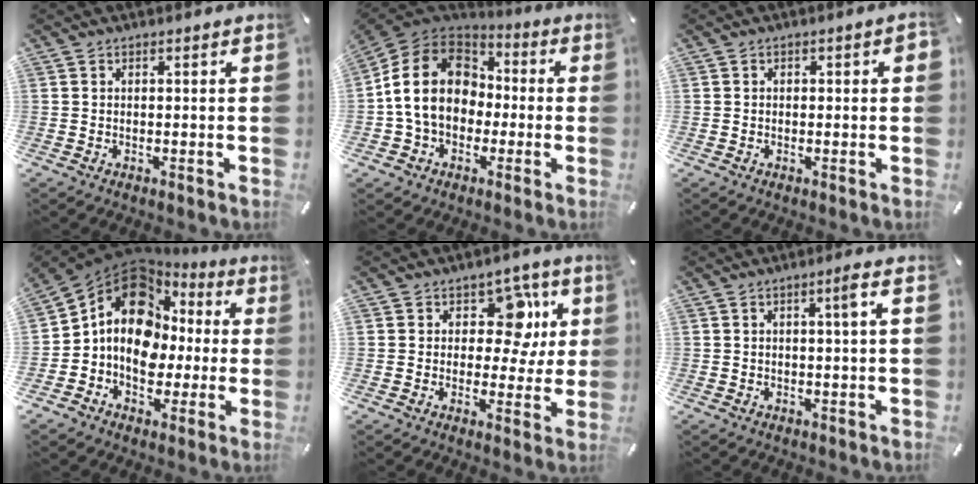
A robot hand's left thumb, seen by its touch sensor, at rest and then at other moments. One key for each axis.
{"total": 16.2, "fx": -1.1, "fy": 13.6, "fz": 8.8, "tx": -0.187, "ty": 0.025, "tz": -0.019}
{"total": 1.1, "fx": -0.2, "fy": 0.6, "fz": 0.9, "tx": -0.016, "ty": 0.002, "tz": -0.005}
{"total": 14.4, "fx": 0.6, "fy": 12.2, "fz": 7.6, "tx": -0.147, "ty": -0.010, "tz": 0.015}
{"total": 12.7, "fx": 4.2, "fy": 8.5, "fz": 8.5, "tx": -0.107, "ty": -0.019, "tz": 0.073}
{"total": 3.1, "fx": 0.6, "fy": -0.1, "fz": 3.0, "tx": -0.051, "ty": -0.004, "tz": 0.005}